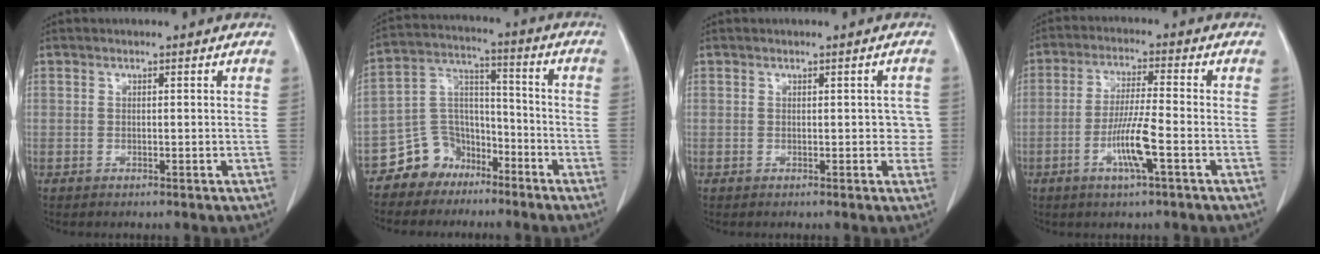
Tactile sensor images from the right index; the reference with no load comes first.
{"total": 8.8, "force": [-6.2, 6.1, 1.0], "torque": [-0.020, 0.042, -0.110]}
{"total": 2.2, "force": [0.2, 1.5, 1.6], "torque": [-0.005, 0.012, 0.002]}
{"total": 7.4, "force": [-2.7, 0.0, 6.9], "torque": [-0.135, -0.005, -0.049]}